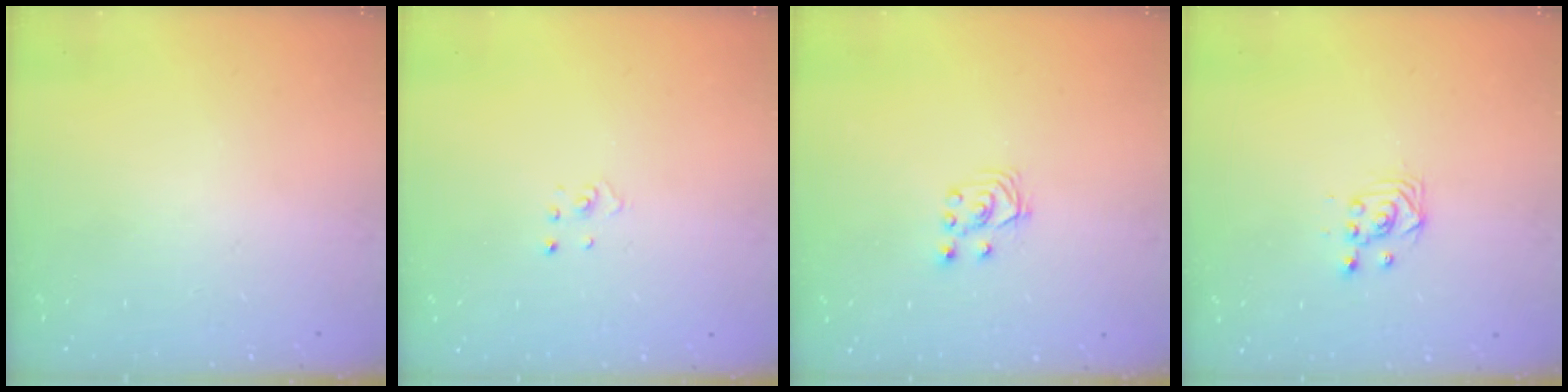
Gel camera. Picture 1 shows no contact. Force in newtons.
{"total": 1.1, "press": 1.1, "slide": 0.1}
{"total": 2.8, "press": 2.7, "slide": 0.7}
{"total": 3.4, "press": 3.3, "slide": 0.3}